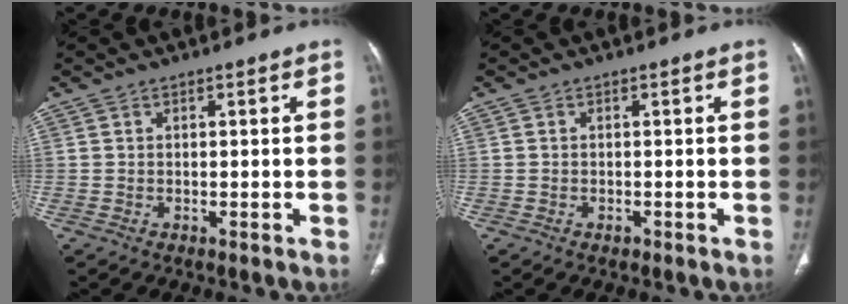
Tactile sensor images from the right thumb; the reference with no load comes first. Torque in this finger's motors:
{"motor_torque": [0.03, 0.20, -0.18, 0.06, 0.04]}